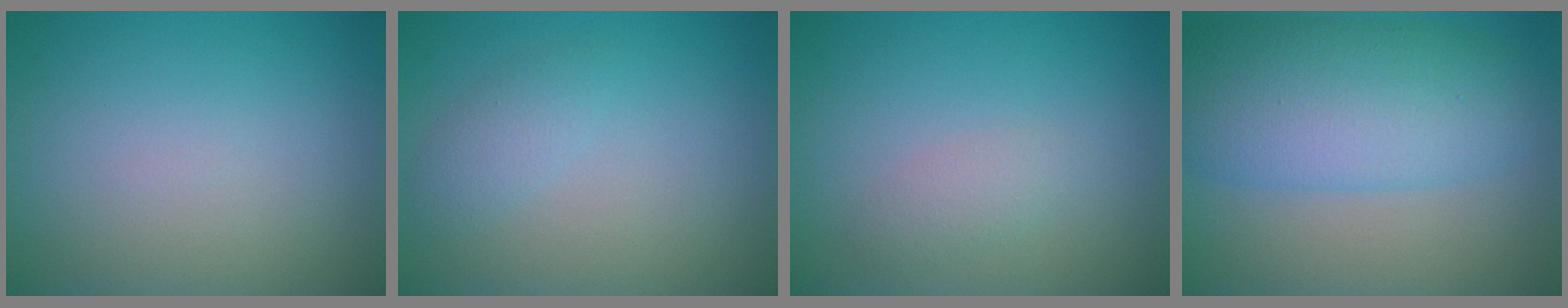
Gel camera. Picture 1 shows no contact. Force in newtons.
{"total": 1.6, "press": 1.6, "slide": 0.0}
{"total": 1.3, "press": 1.3, "slide": 0.0}
{"total": 8.6, "press": 8.6, "slide": 0.2}